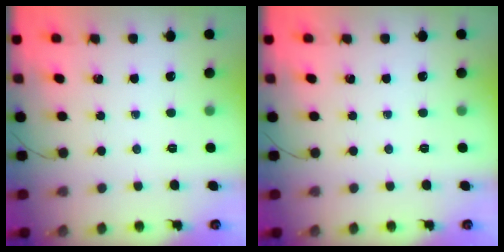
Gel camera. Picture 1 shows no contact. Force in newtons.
{"total": 0.0}